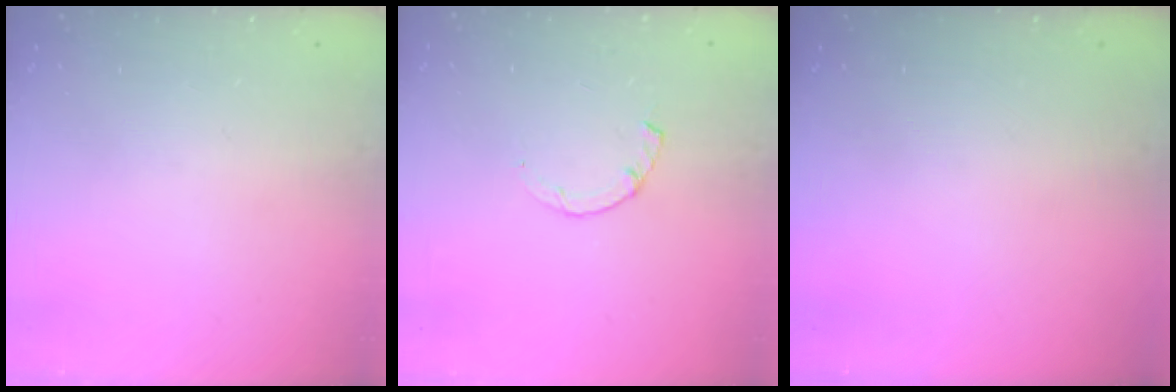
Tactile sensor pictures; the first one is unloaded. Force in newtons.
{"total": 1.0, "press": 0.9, "slide": 0.2}
{"total": 0.0}